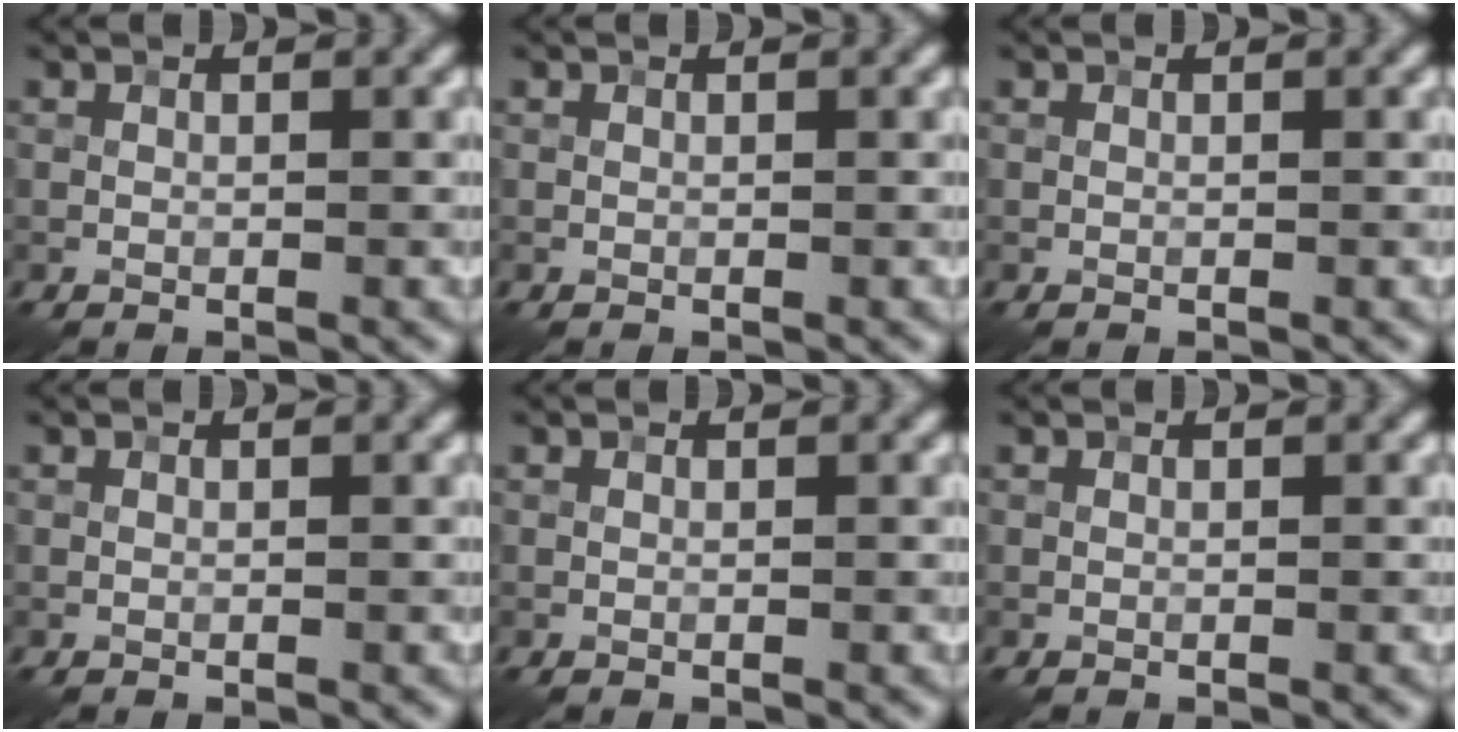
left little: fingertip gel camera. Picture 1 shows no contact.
{"total": 0.0}
{"total": 0.0}
{"total": 0.0}
{"total": 0.0}
{"total": 0.0}